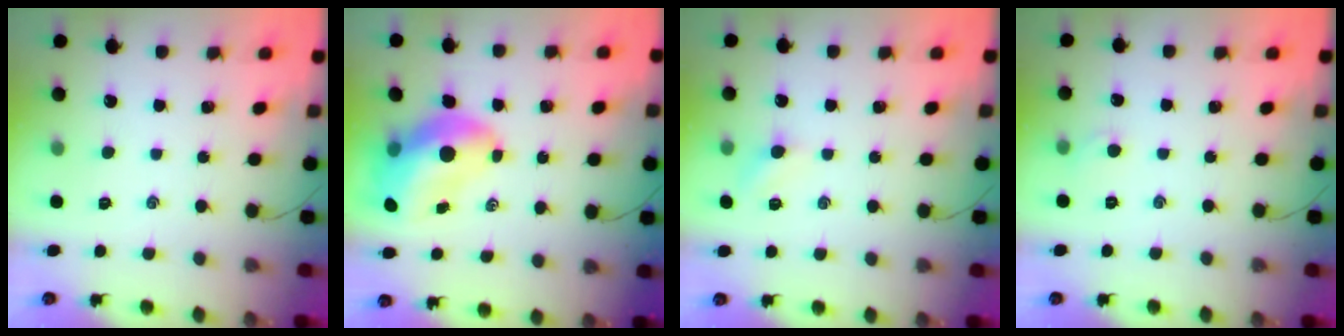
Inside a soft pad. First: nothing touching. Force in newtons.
{"total": 12.6, "press": 12.0, "slide": 3.9}
{"total": 4.6, "press": 4.3, "slide": 1.4}
{"total": 2.9, "press": 2.8, "slide": 1.0}